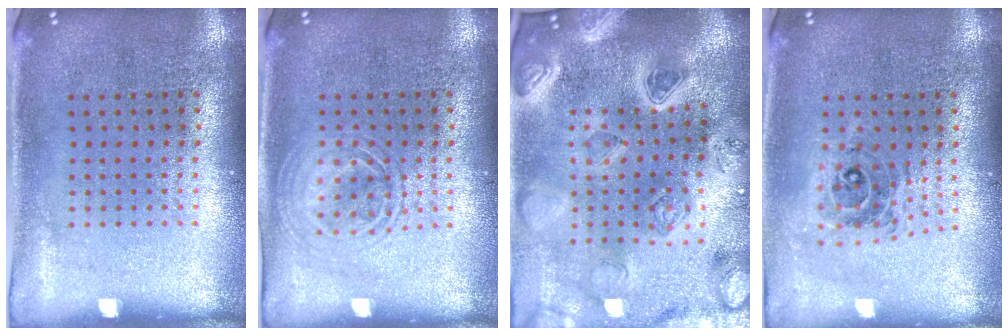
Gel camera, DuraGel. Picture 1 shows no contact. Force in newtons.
{"total": 1.2, "press": 1.2, "slide": 0.1}
{"total": 4.4, "press": 3.9, "slide": 2.0}
{"total": 0.7, "press": 0.7, "slide": 0.1}